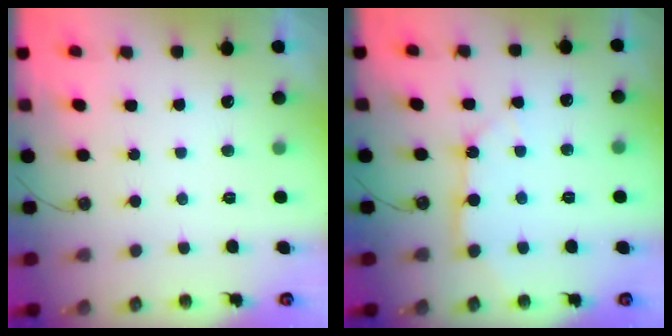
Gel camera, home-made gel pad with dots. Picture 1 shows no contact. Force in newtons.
{"total": 6.1, "press": 6.1, "slide": 0.6}